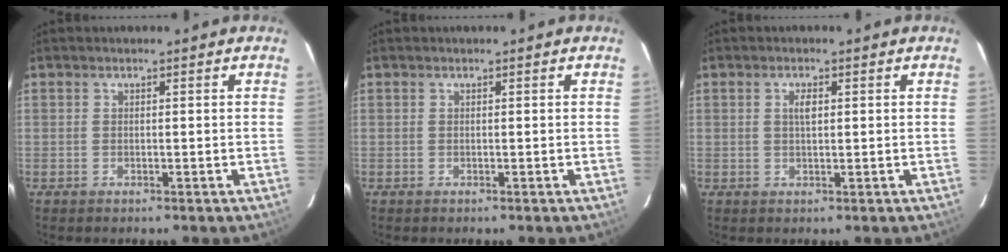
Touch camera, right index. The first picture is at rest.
{"total": 0.0}
{"total": 1.9, "force": [0.5, 0.8, 1.7], "torque": [-0.031, 0.003, 0.008]}